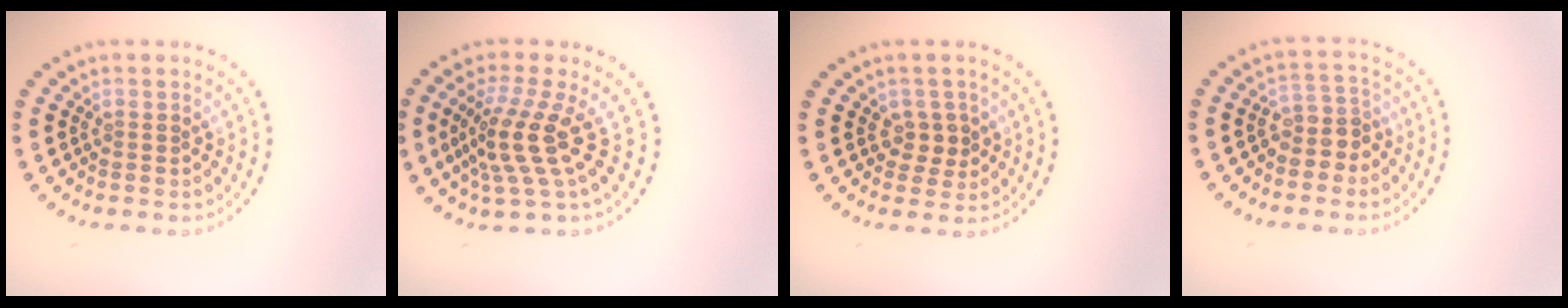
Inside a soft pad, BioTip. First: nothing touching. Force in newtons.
{"total": 4.3, "press": 3.1, "slide": 3.0}
{"total": 1.7, "press": 1.5, "slide": 0.8}
{"total": 2.5, "press": 2.0, "slide": 1.5}